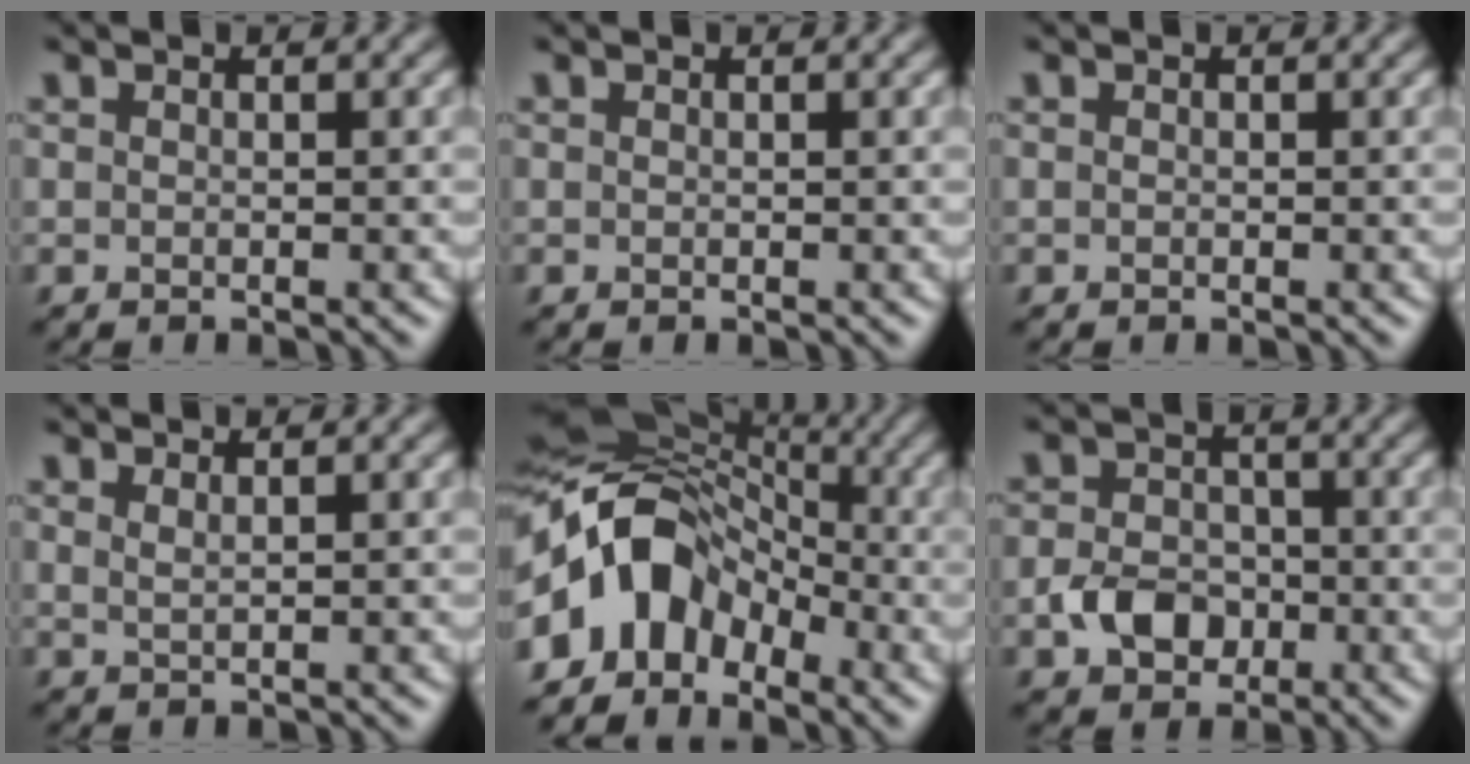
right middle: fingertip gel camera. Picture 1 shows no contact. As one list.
[{"total": 0.0}, {"total": 0.0}, {"total": 1.0, "force": [0.6, 0.3, 0.6], "torque": [-0.009, -0.002, 0.010]}, {"total": 9.1, "force": [-3.2, 6.5, 5.5], "torque": [-0.091, 0.017, -0.079]}, {"total": 3.8, "force": [-1.4, 2.9, 1.9], "torque": [-0.035, 0.001, -0.031]}]